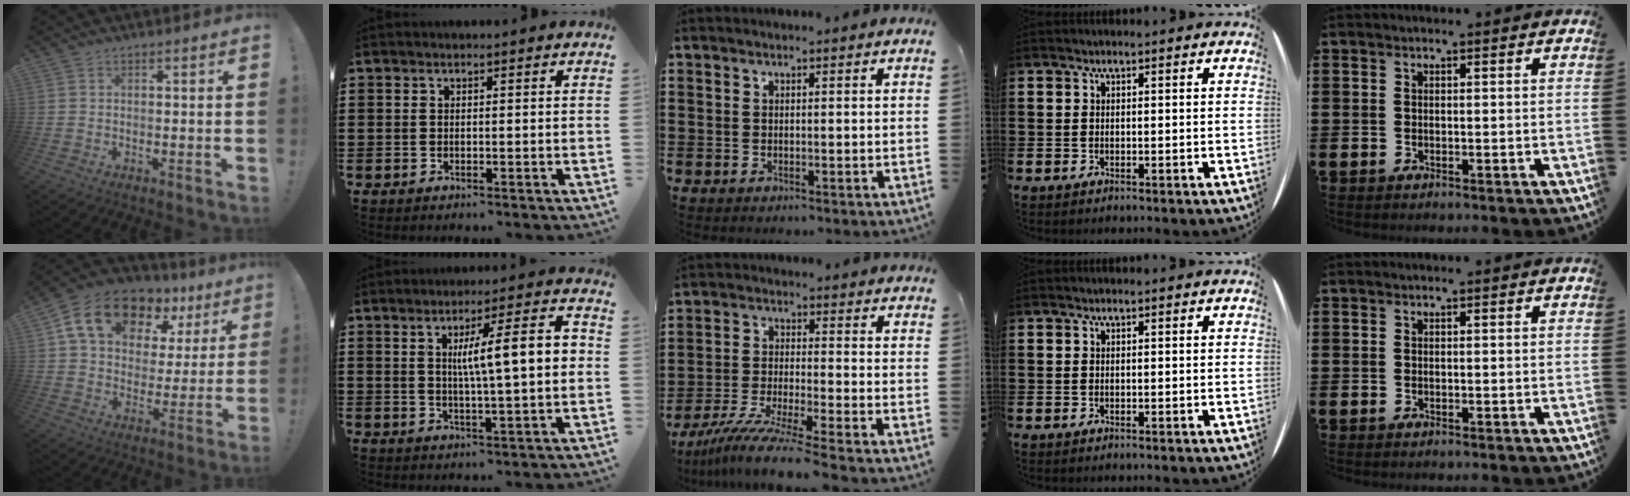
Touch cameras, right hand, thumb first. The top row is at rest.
{"thumb": {"total": 17.8, "force": [10.3, 10.6, 10.0], "torque": [-0.169, -0.046, 0.186]}, "index": {"total": 9.9, "force": [1.5, 1.4, 9.7], "torque": [-0.163, -0.001, 0.016]}, "middle": {"total": 7.9, "force": [-6.8, -0.4, 4.1], "torque": [-0.087, -0.015, -0.130]}}